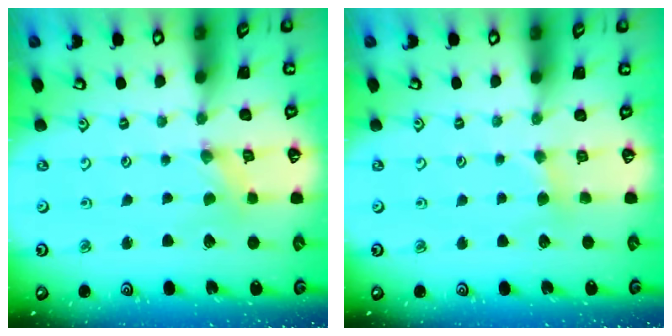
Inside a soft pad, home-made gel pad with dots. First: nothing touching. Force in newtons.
{"total": 1.8, "press": 1.8, "slide": 0.3}